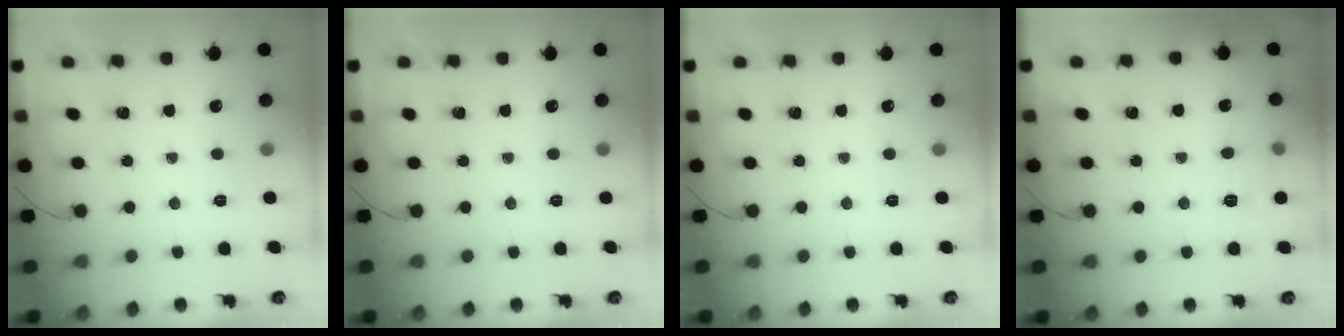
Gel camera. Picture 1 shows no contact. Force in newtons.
{"total": 0.0}
{"total": 0.0}
{"total": 6.5, "press": 6.3, "slide": 1.8}